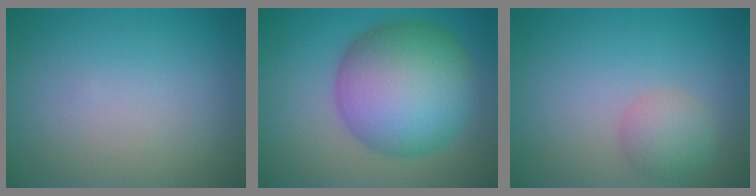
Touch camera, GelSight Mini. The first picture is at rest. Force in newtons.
{"total": 11.7, "press": 11.7, "slide": 0.1}
{"total": 2.5, "press": 2.5, "slide": 0.1}